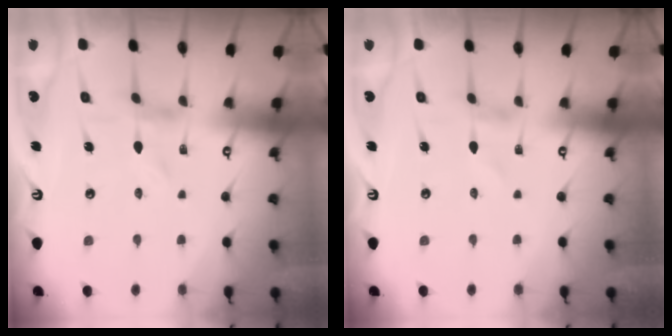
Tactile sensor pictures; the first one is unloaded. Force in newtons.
{"total": 0.7, "press": 0.6, "slide": 0.1}